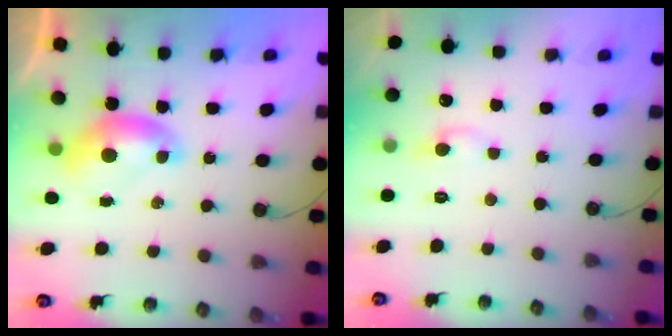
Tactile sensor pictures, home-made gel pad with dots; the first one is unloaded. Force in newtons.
{"total": 0.0}